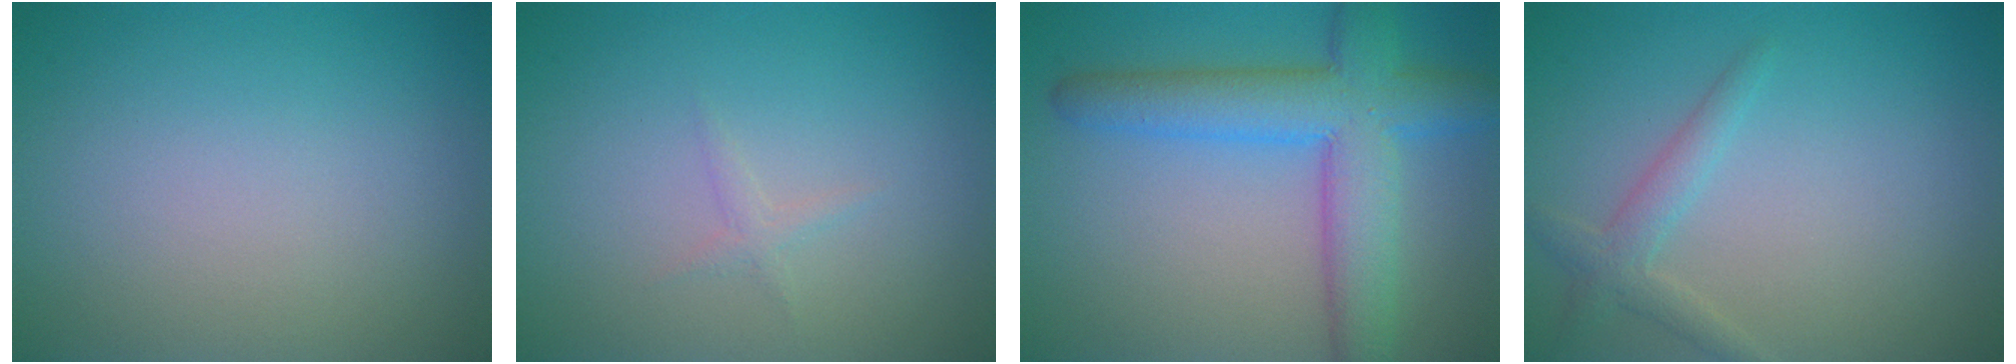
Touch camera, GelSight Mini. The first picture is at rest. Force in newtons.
{"total": 0.7, "press": 0.7, "slide": 0.0}
{"total": 7.6, "press": 7.6, "slide": 0.2}
{"total": 2.0, "press": 2.0, "slide": 0.1}